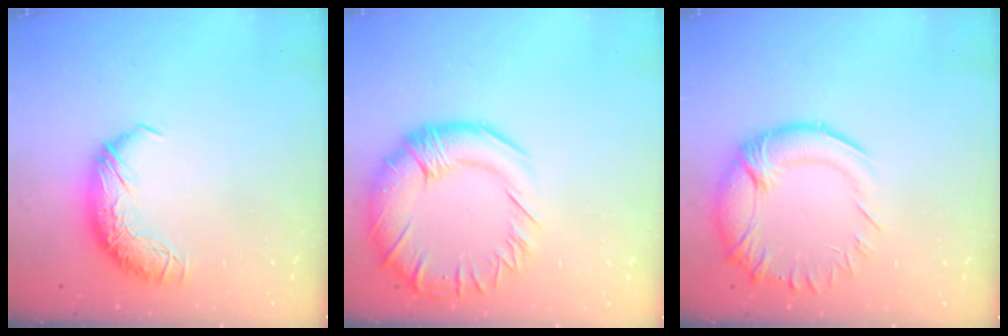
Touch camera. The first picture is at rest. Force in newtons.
{"total": 9.6, "press": 9.0, "slide": 3.5}
{"total": 5.1, "press": 3.6, "slide": 3.6}